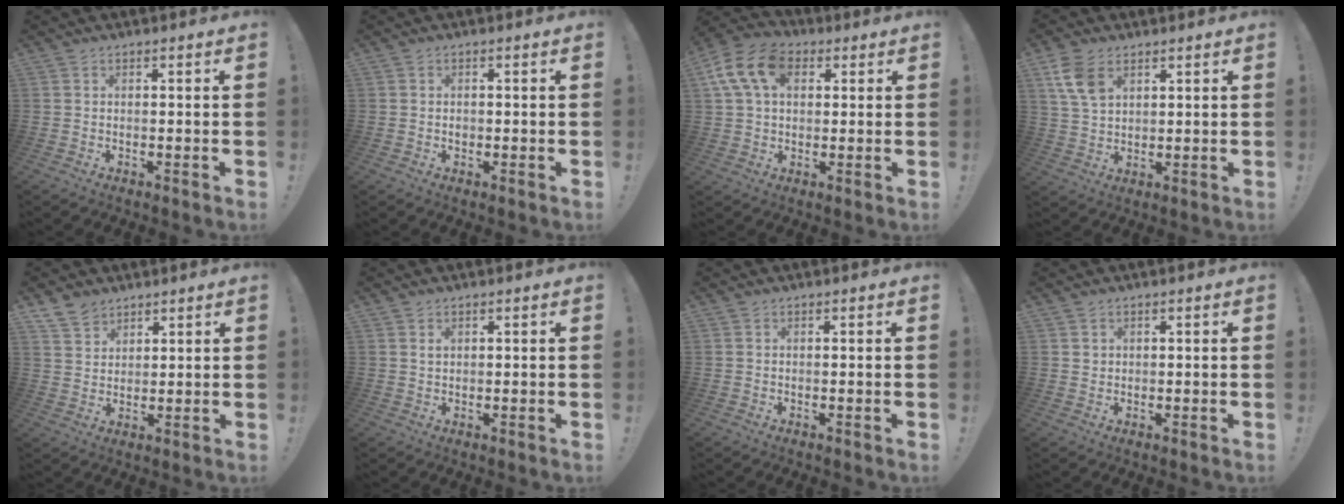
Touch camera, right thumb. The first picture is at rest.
{"total": 0.8, "force": [-0.4, 0.7, 0.1], "torque": [-0.002, 0.003, -0.007]}
{"total": 14.4, "force": [4.8, 9.8, 9.3], "torque": [-0.173, -0.002, 0.095]}
{"total": 8.5, "force": [4.2, 5.2, 5.2], "torque": [-0.103, -0.007, 0.084]}
{"total": 6.4, "force": [4.9, 4.0, 1.0], "torque": [-0.021, -0.032, 0.098]}
{"total": 1.0, "force": [0.6, 0.6, 0.6], "torque": [0.003, -0.006, 0.009]}
{"total": 0.0}
{"total": 1.3, "force": [0.7, 1.0, 0.3], "torque": [0.002, -0.001, 0.011]}